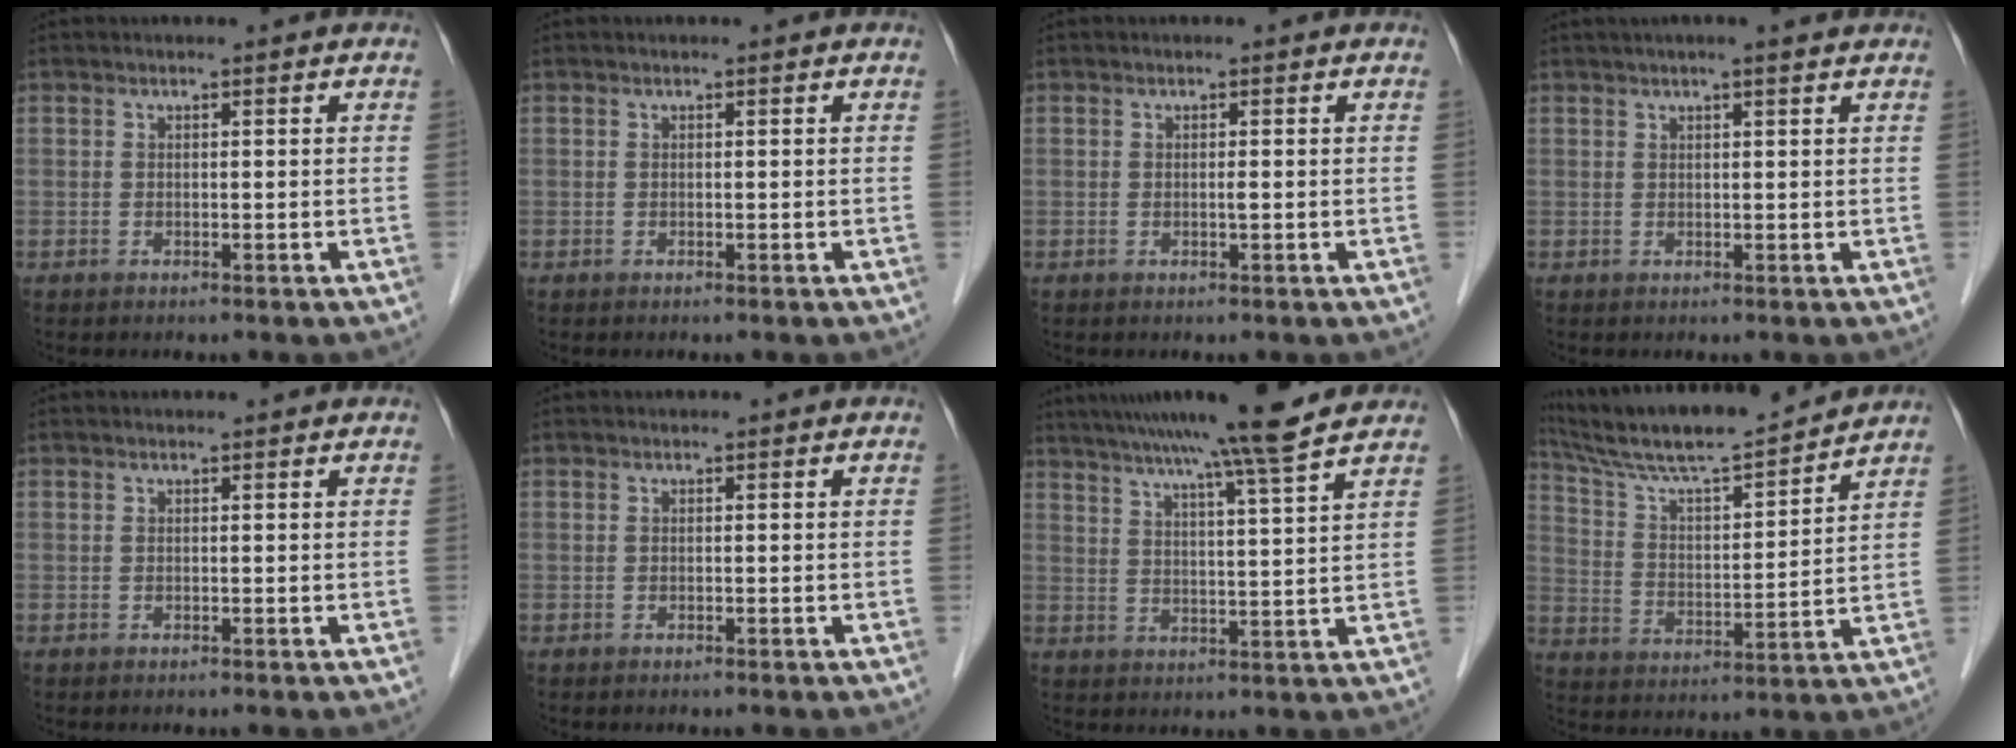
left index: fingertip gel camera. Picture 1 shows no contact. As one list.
[{"total": 0.0}, {"total": 0.5, "force": [0.0, 0.0, 0.5], "torque": [-0.011, 0.000, -0.001]}, {"total": 4.8, "force": [3.9, 0.1, 2.8], "torque": [-0.044, 0.025, 0.054]}, {"total": 0.6, "force": [0.6, 0.1, 0.2], "torque": [-0.007, 0.007, 0.009]}, {"total": 0.0}, {"total": 15.4, "force": [13.0, -1.6, 8.1], "torque": [-0.138, 0.006, 0.181]}, {"total": 16.7, "force": [15.2, 0.7, 7.0], "torque": [-0.135, 0.012, 0.257]}]